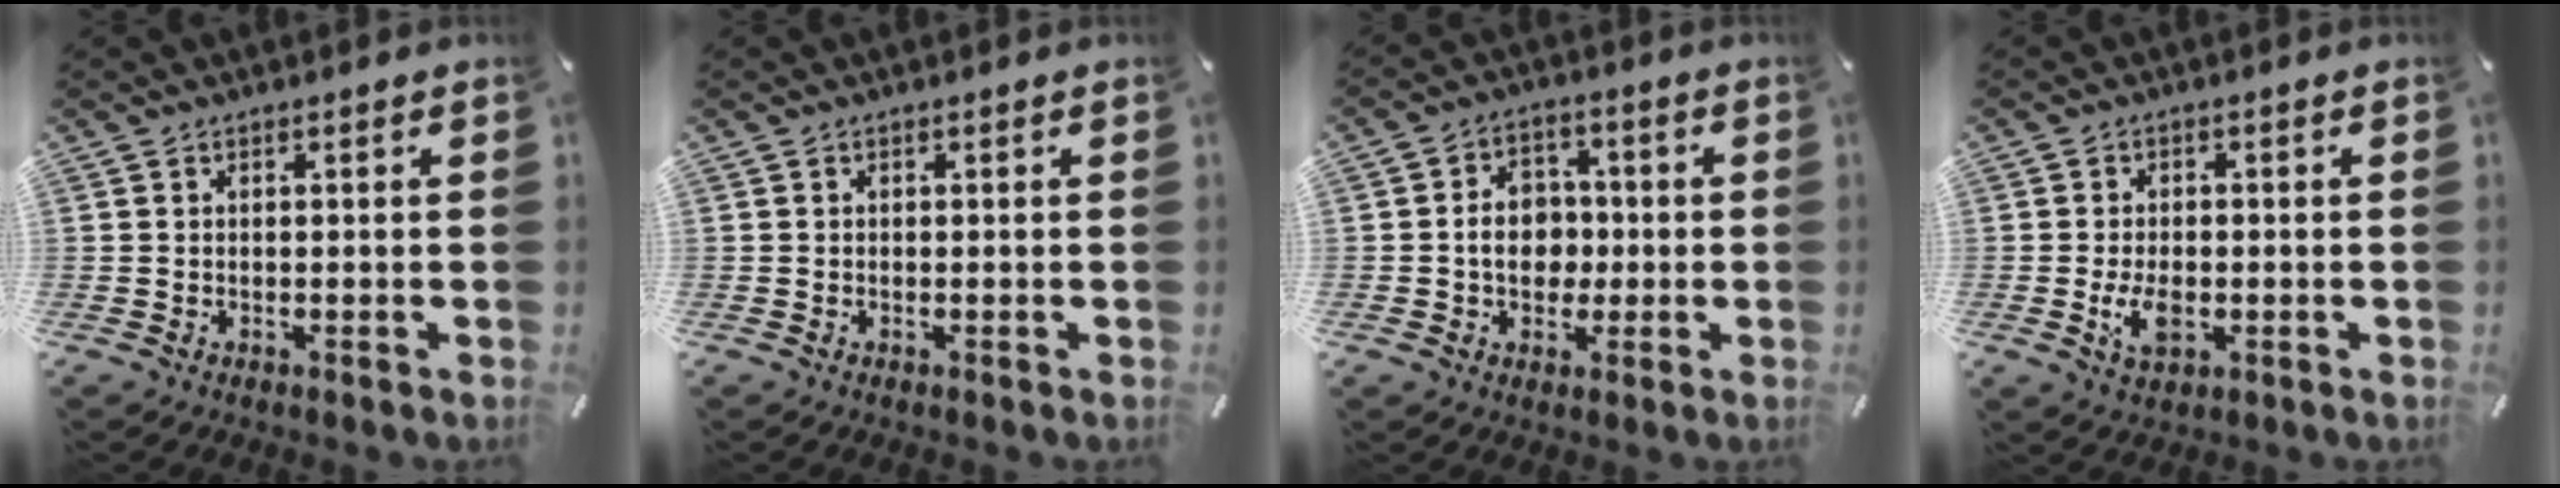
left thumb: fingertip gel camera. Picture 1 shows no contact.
{"total": 0.0}
{"total": 8.0, "force": [-0.8, 6.5, 4.6], "torque": [-0.074, 0.009, -0.016]}
{"total": 5.4, "force": [-1.3, 3.4, 4.0], "torque": [-0.095, -0.002, -0.025]}